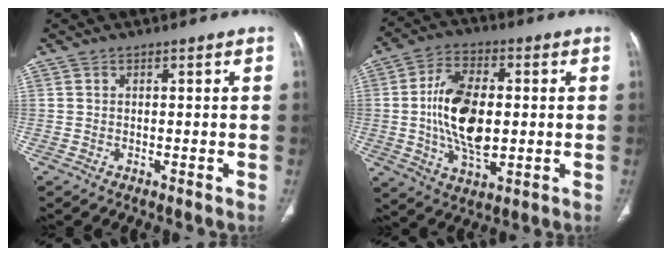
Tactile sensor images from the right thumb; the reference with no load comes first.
{"total": 15.1, "force": [0.1, 8.3, 12.6], "torque": [-0.222, 0.001, 0.003]}